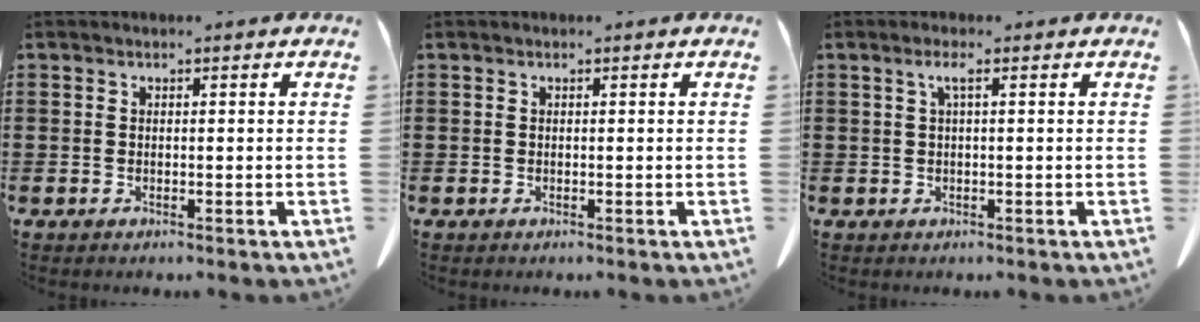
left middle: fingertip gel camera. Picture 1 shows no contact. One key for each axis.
{"total": 0.0}
{"total": 1.8, "fx": 0.5, "fy": 0.2, "fz": 1.7, "tx": -0.035, "ty": 0.005, "tz": 0.007}